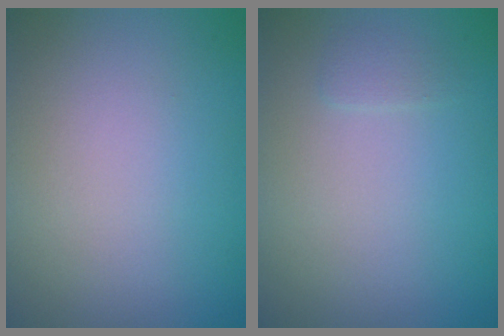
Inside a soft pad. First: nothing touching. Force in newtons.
{"total": 0.7, "press": 0.7, "slide": 0.2}